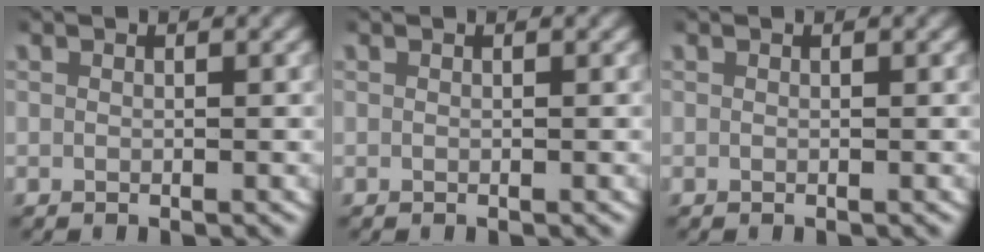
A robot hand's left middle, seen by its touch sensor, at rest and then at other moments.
{"total": 0.0}
{"total": 0.0}